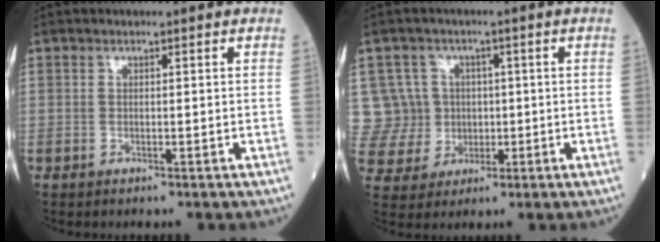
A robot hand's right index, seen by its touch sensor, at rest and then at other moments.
{"total": 8.6, "force": [1.5, 8.4, 0.5], "torque": [-0.018, 0.034, 0.039]}